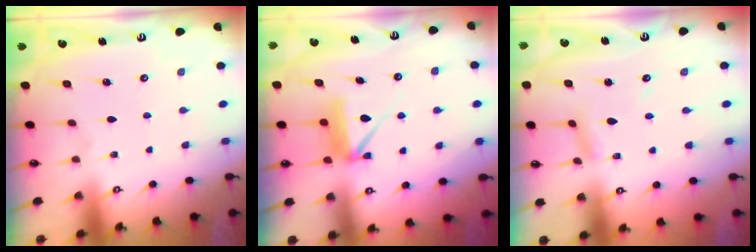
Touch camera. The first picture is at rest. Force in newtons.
{"total": 8.3, "press": 8.3, "slide": 0.3}
{"total": 5.9, "press": 5.9, "slide": 0.5}